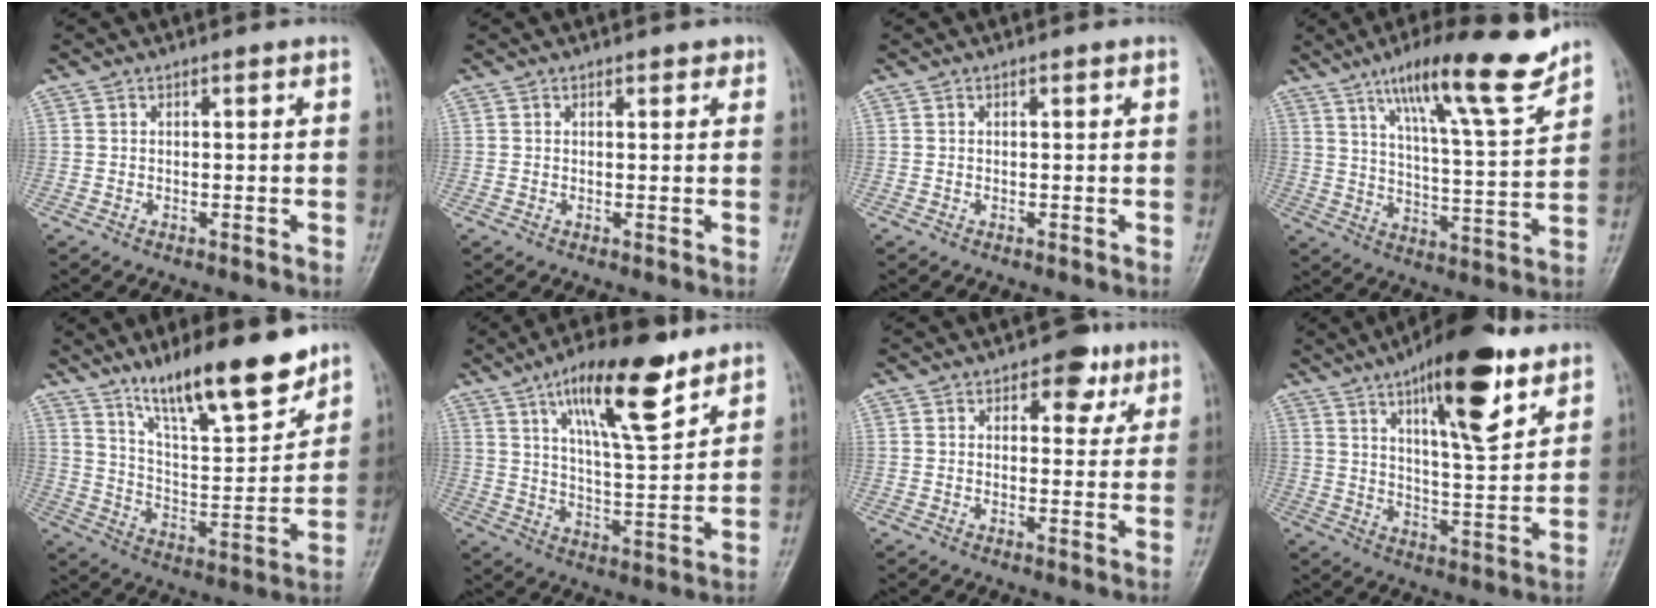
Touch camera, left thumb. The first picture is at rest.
{"total": 1.2, "force": [0.9, 0.7, 0.5], "torque": [0.004, -0.004, 0.006]}
{"total": 0.0}
{"total": 17.9, "force": [12.6, 2.5, 12.5], "torque": [-0.175, -0.067, 0.200]}
{"total": 17.3, "force": [12.8, 4.1, 10.9], "torque": [-0.149, -0.082, 0.224]}
{"total": 16.1, "force": [9.7, 4.8, 11.9], "torque": [-0.173, -0.047, 0.164]}
{"total": 5.7, "force": [3.0, 3.6, 3.2], "torque": [-0.005, -0.010, 0.034]}
{"total": 17.8, "force": [10.2, 5.5, 13.5], "torque": [-0.178, -0.048, 0.158]}